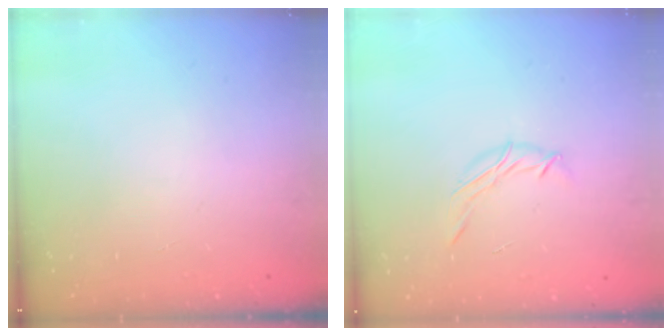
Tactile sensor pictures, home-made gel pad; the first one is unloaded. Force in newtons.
{"total": 5.9, "press": 5.8, "slide": 1.1}